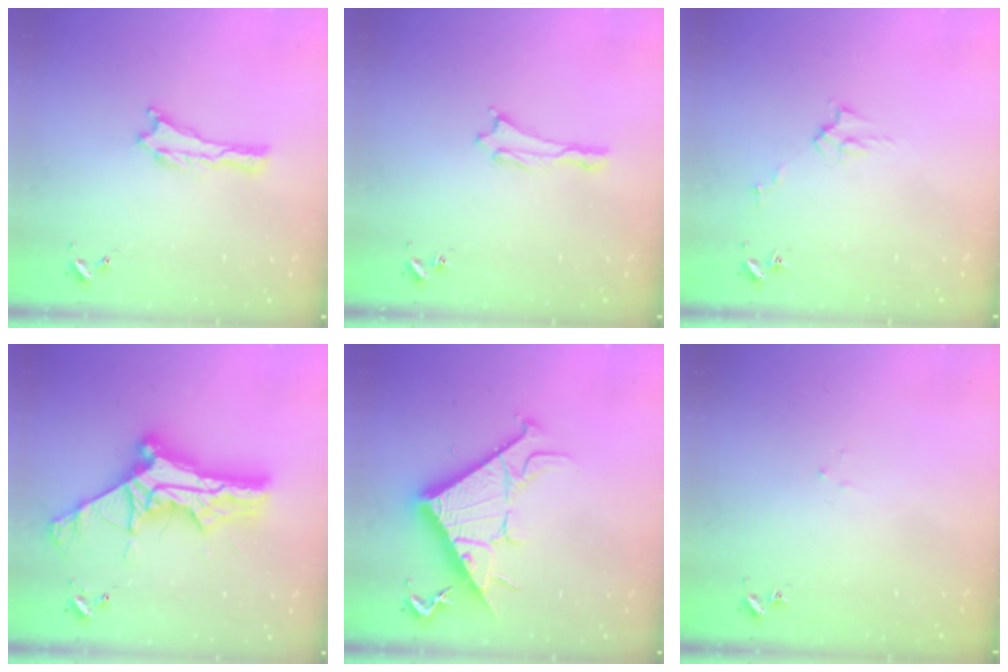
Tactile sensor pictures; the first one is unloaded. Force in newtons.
{"total": 0.6, "press": 0.5, "slide": 0.2}
{"total": 3.0, "press": 3.0, "slide": 0.3}
{"total": 14.3, "press": 14.3, "slide": 1.3}
{"total": 12.4, "press": 12.4, "slide": 0.2}
{"total": 1.8, "press": 1.8, "slide": 0.1}